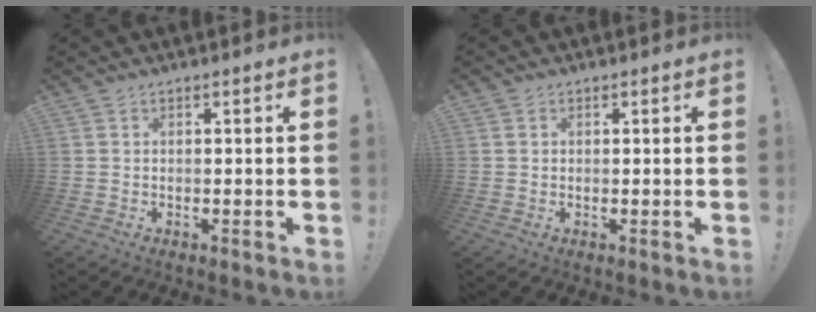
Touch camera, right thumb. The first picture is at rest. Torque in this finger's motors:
{"motor_torque": [0.01, -0.01, 0.05, 0.05, -0.04]}